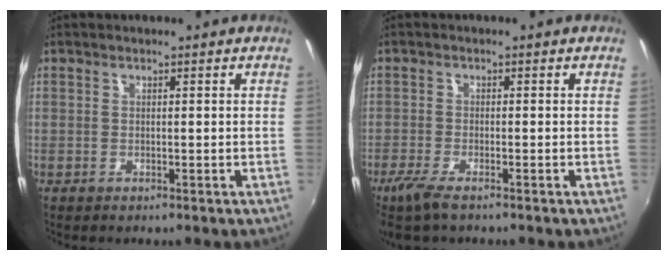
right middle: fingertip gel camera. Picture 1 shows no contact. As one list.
[{"total": 4.9, "force": [-3.5, 0.8, 3.3], "torque": [-0.082, -0.018, -0.068]}]